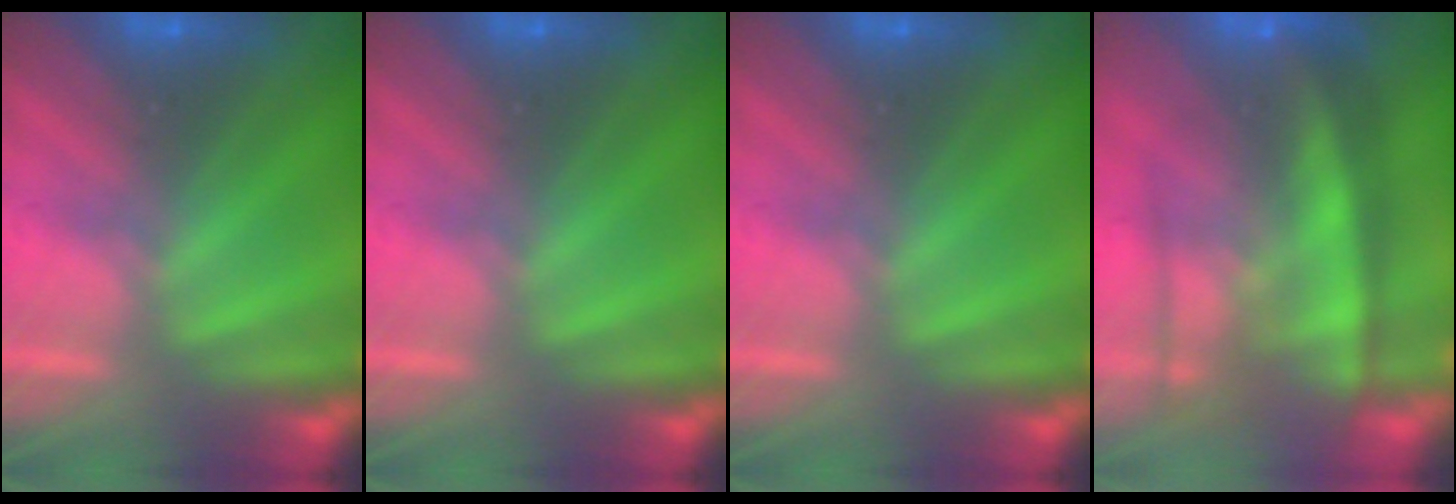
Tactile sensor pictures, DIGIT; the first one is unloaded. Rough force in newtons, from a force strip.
{"total": 0.0}
{"total": 0.0}
{"total": 5.5}